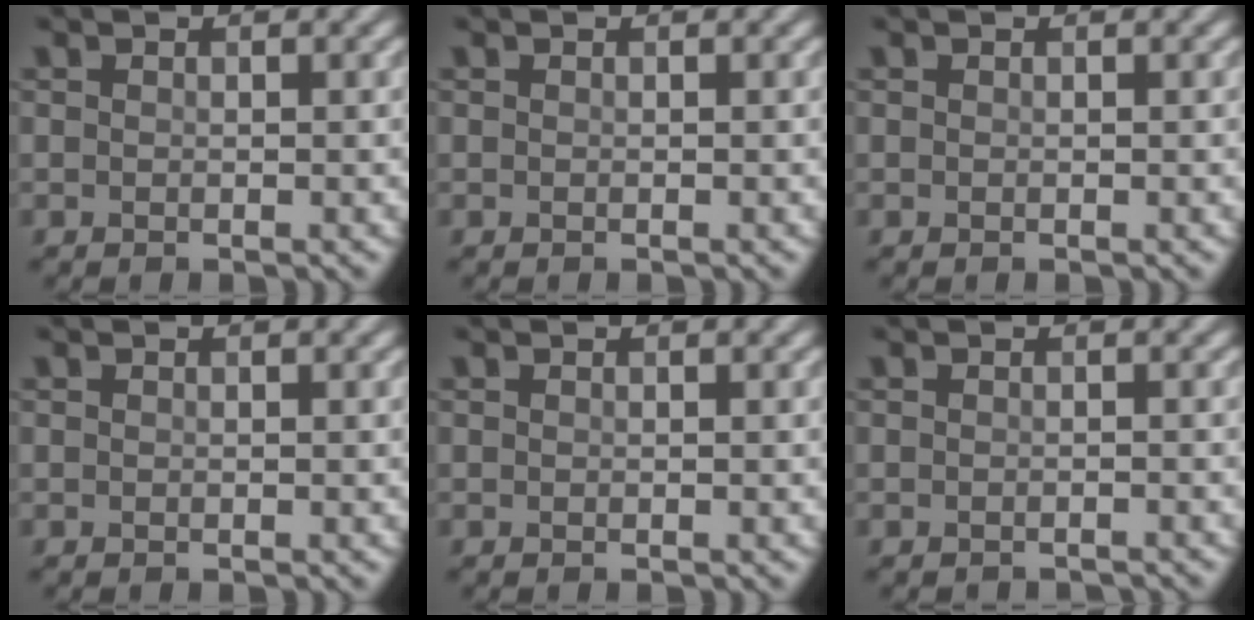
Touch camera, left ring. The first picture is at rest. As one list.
[{"total": 0.0}, {"total": 0.0}, {"total": 0.0}, {"total": 0.0}, {"total": 1.5, "force": [-1.5, 0.0, 0.1], "torque": [0.005, -0.005, -0.020]}]